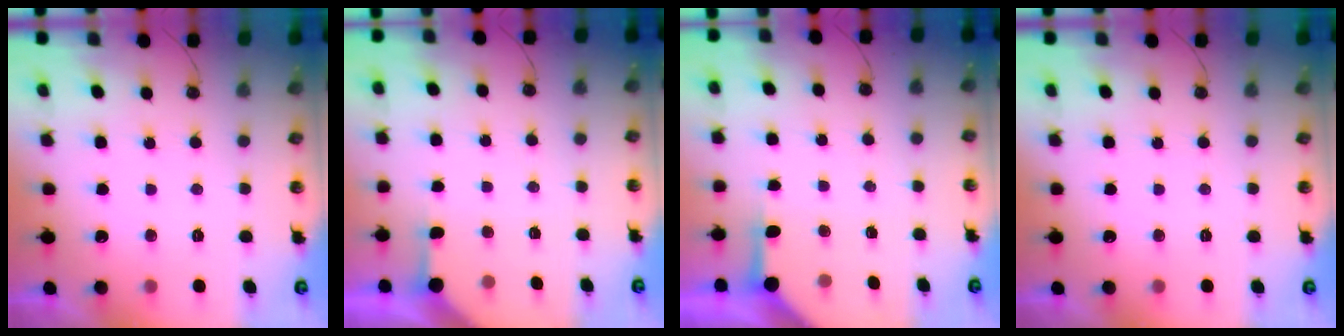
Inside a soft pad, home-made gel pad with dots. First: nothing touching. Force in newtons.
{"total": 2.1, "press": 2.1, "slide": 0.3}
{"total": 4.0, "press": 3.9, "slide": 0.5}
{"total": 0.0}